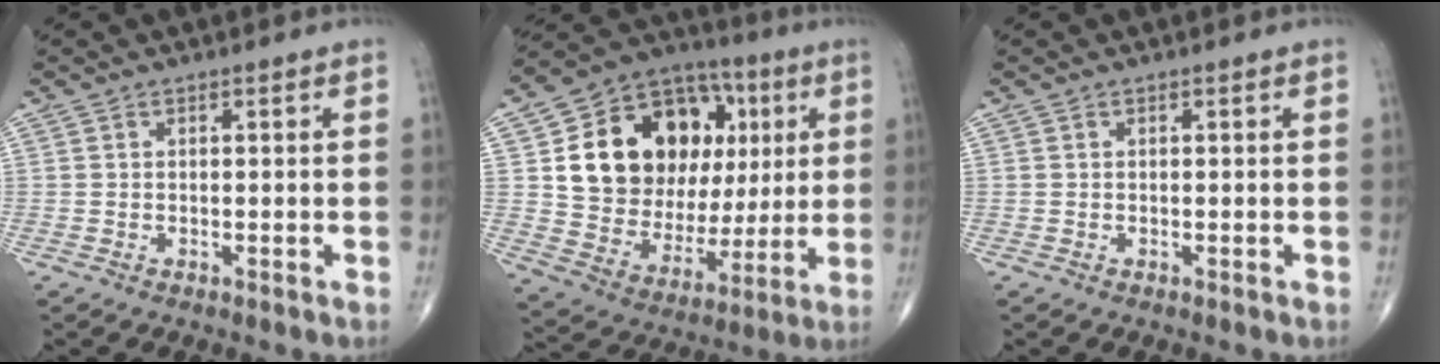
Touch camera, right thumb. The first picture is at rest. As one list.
[{"total": 25.8, "force": [5.6, 17.5, 18.0], "torque": [-0.249, 0.010, 0.102]}, {"total": 0.0}]